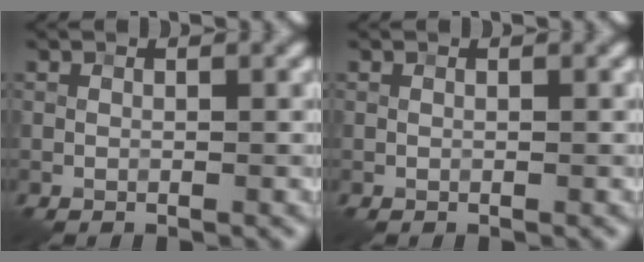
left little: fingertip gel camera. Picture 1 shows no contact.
{"total": 0.0}